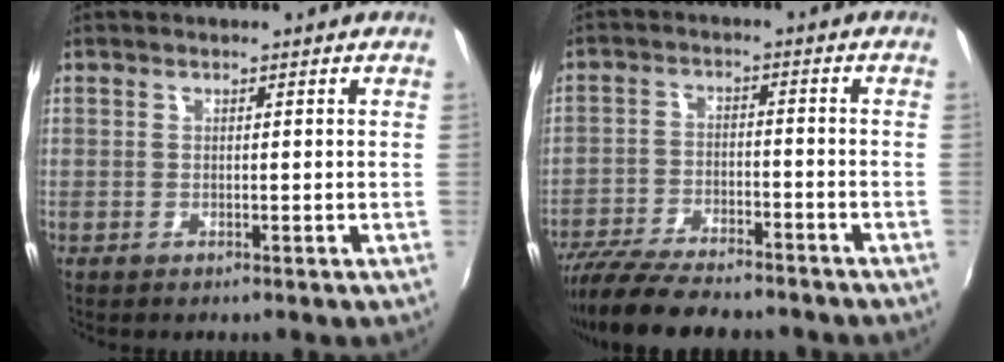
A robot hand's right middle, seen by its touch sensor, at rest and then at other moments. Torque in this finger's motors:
{"motor_torque": [1.05, -1.08, 0.23, 0.13]}